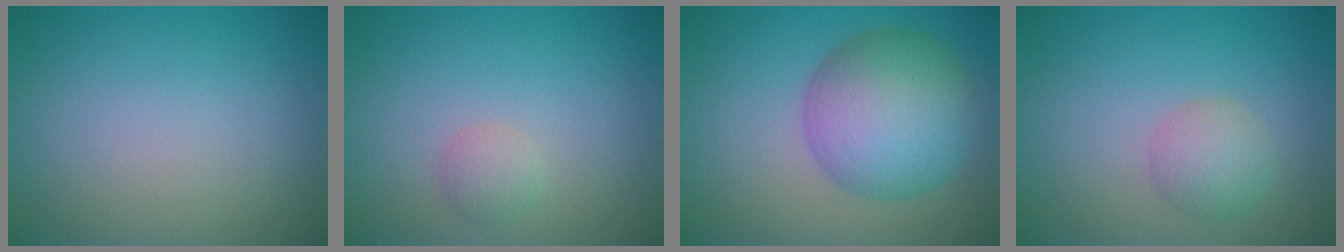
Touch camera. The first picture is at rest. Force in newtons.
{"total": 1.3, "press": 1.3, "slide": 0.1}
{"total": 8.7, "press": 8.7, "slide": 0.2}
{"total": 2.5, "press": 2.5, "slide": 0.1}